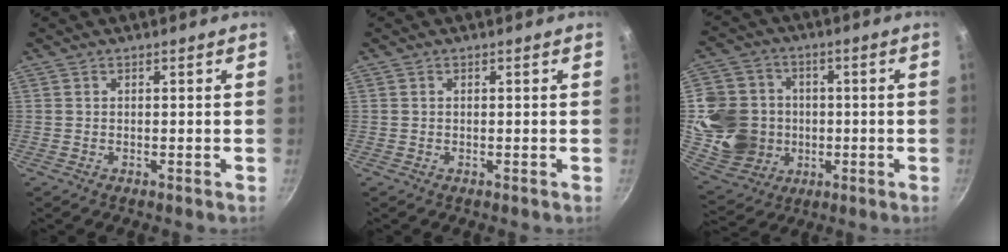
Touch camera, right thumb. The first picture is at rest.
{"total": 0.0}
{"total": 16.0, "force": [-0.9, 14.4, 6.8], "torque": [-0.105, 0.017, -0.008]}